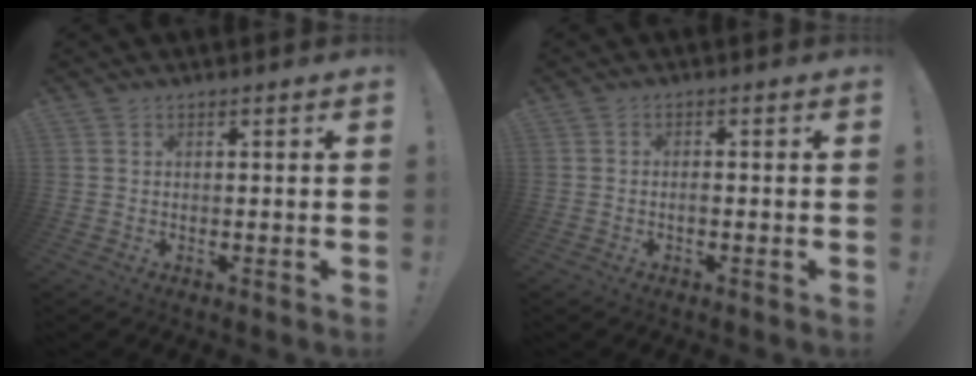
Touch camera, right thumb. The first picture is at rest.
{"total": 1.2, "force": [-0.7, 0.5, 0.8], "torque": [-0.013, 0.002, -0.013]}